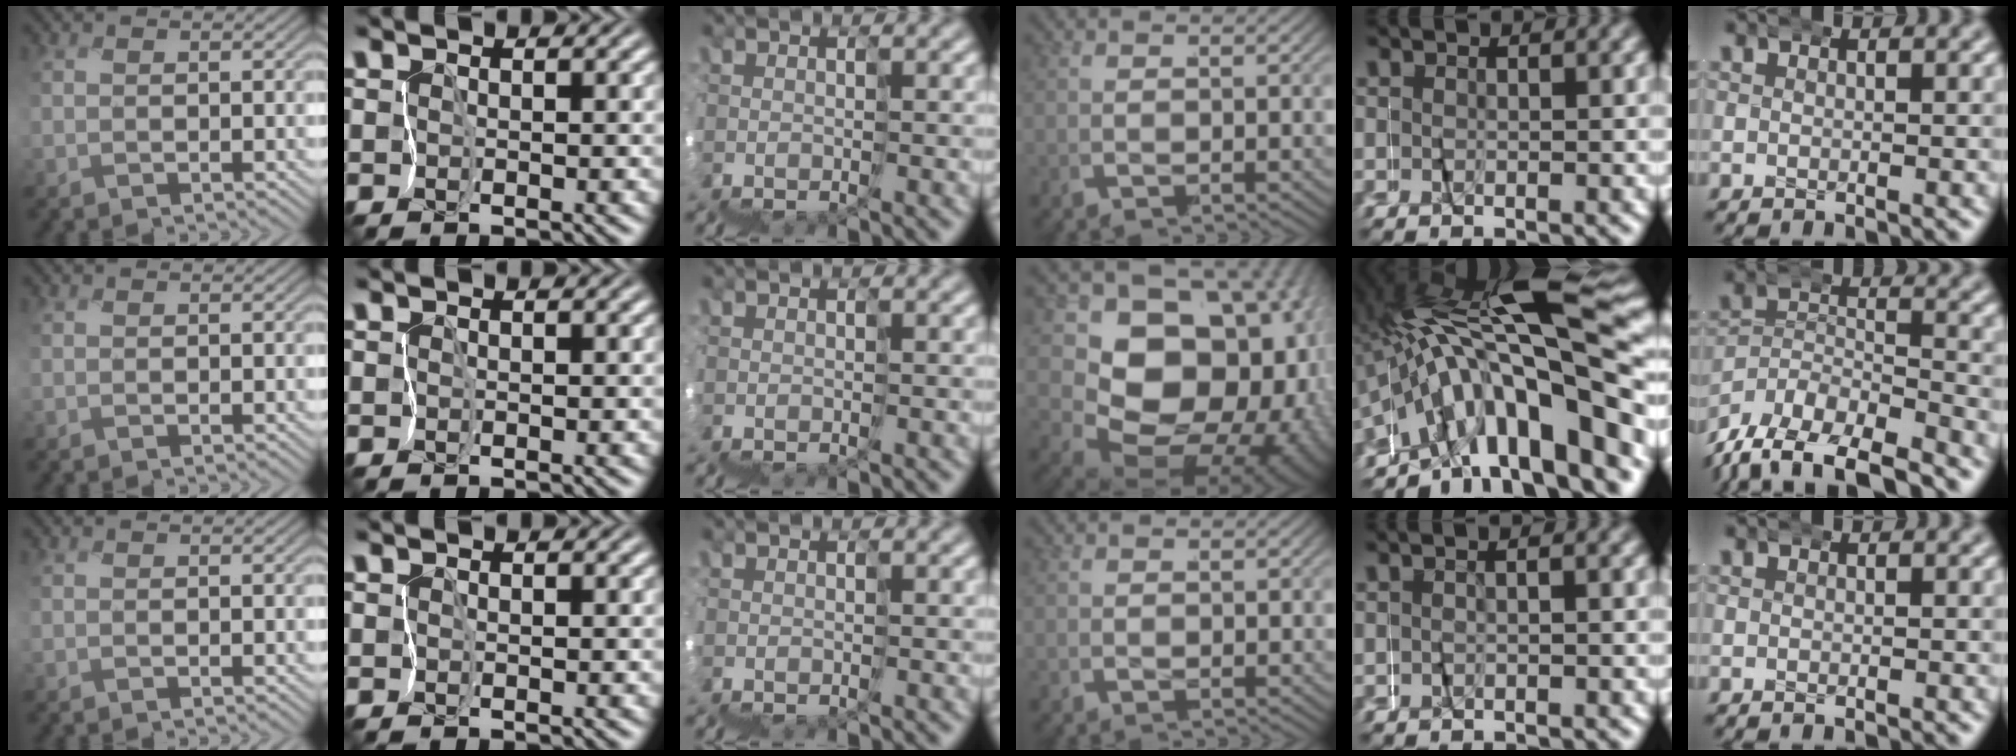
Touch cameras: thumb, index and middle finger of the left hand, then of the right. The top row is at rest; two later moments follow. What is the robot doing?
{"motion": "wrap", "object": "netting"}